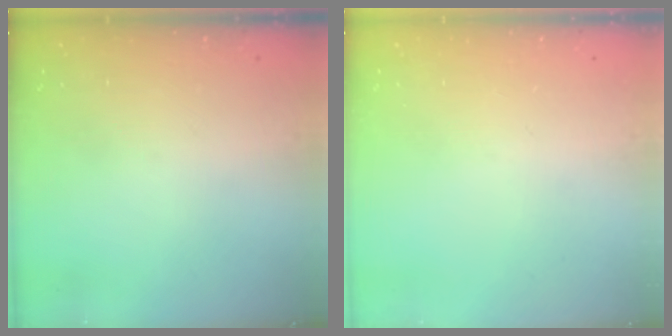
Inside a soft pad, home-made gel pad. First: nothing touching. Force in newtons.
{"total": 0.0}